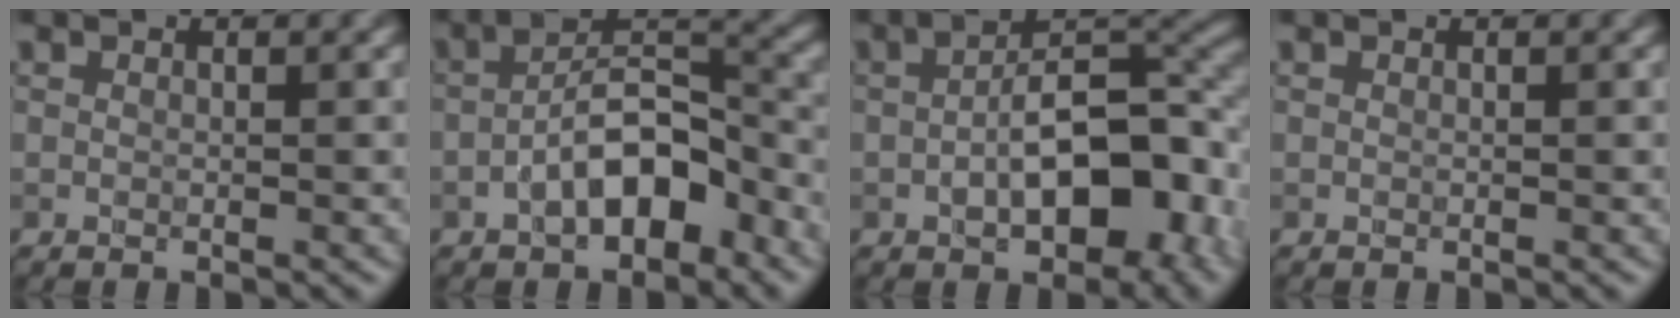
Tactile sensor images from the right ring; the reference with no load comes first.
{"total": 6.6, "force": [-2.9, 3.2, 5.0], "torque": [-0.082, 0.015, -0.052]}
{"total": 9.9, "force": [-2.4, 4.9, 8.3], "torque": [-0.120, 0.007, -0.038]}
{"total": 0.0}